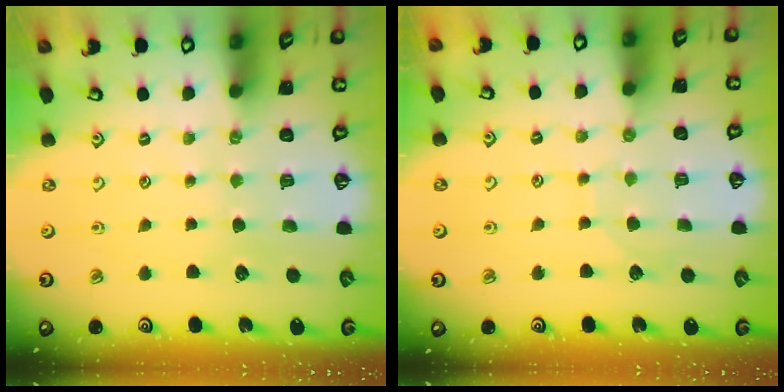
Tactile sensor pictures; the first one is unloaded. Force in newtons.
{"total": 4.3, "press": 4.3, "slide": 0.3}